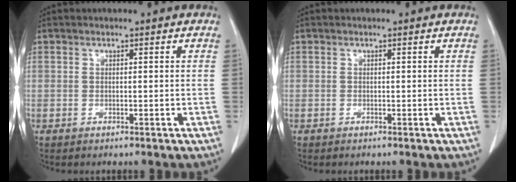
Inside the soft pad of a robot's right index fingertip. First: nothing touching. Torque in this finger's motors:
{"motor_torque": [0.11, 0.11, 0.00, -0.01]}